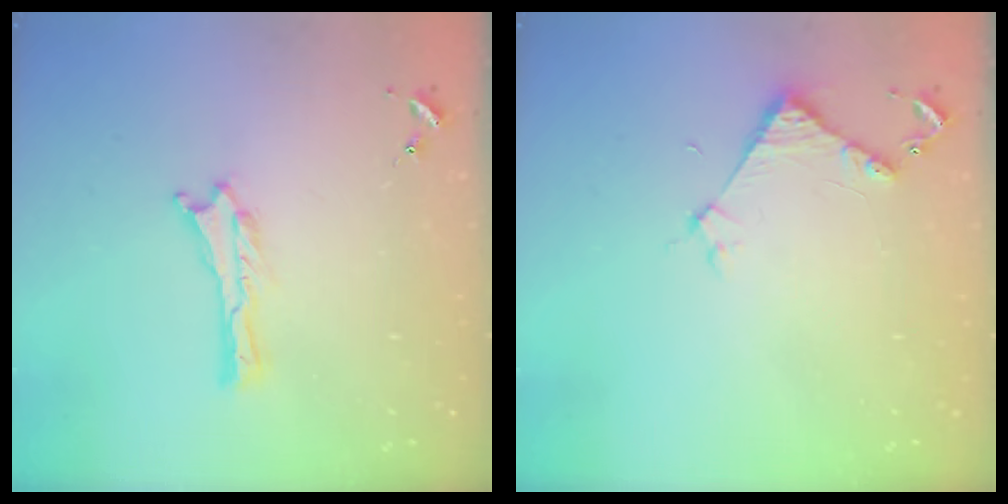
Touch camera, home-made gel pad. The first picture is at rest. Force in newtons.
{"total": 3.8, "press": 3.8, "slide": 0.3}